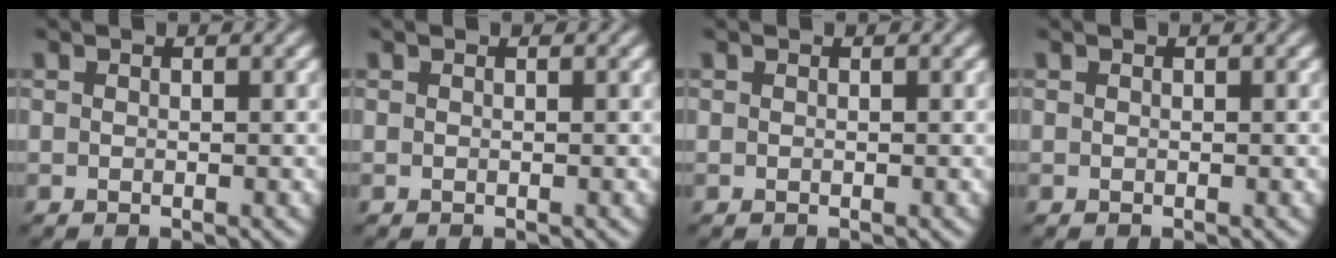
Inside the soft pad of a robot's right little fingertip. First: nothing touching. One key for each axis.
{"total": 0.0}
{"total": 0.0}
{"total": 0.0}